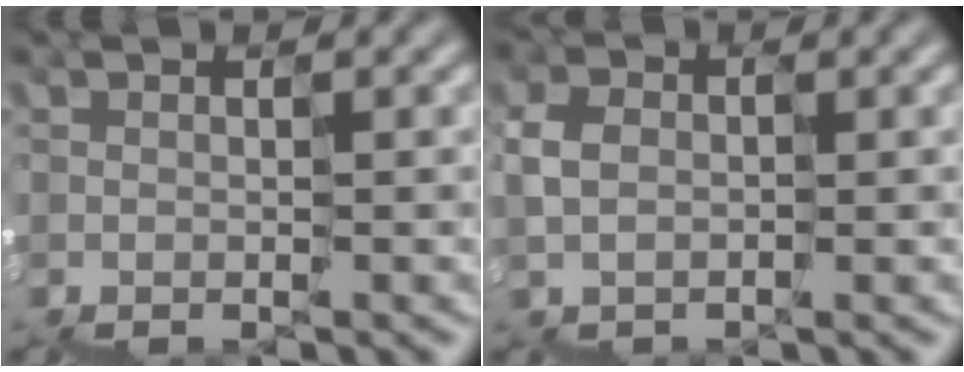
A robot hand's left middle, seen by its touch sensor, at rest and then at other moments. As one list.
[{"total": 0.9, "force": [0.0, 0.8, -0.4], "torque": [-0.004, 0.021, -0.010]}]